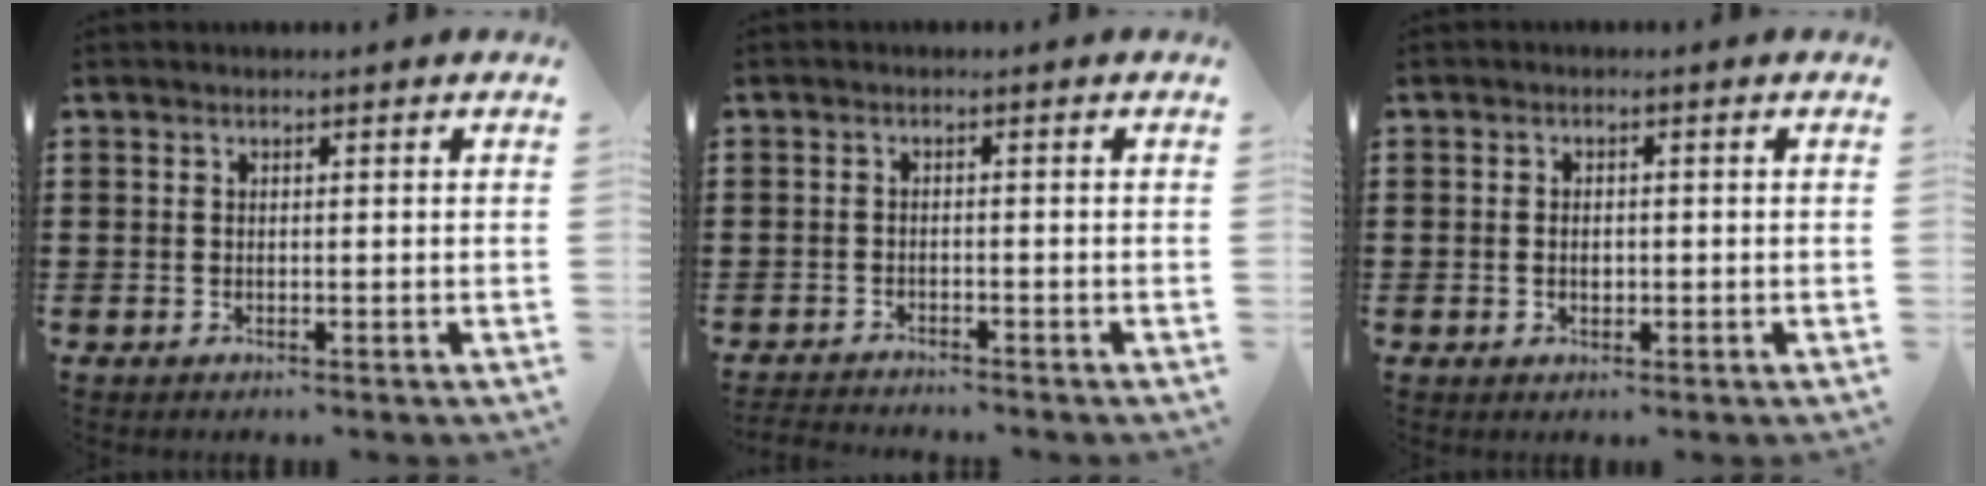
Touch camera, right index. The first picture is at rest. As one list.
[{"total": 1.8, "force": [-1.8, 0.0, -0.1], "torque": [-0.004, 0.001, -0.039]}, {"total": 1.7, "force": [-0.3, 0.9, 1.4], "torque": [-0.028, 0.004, -0.007]}]